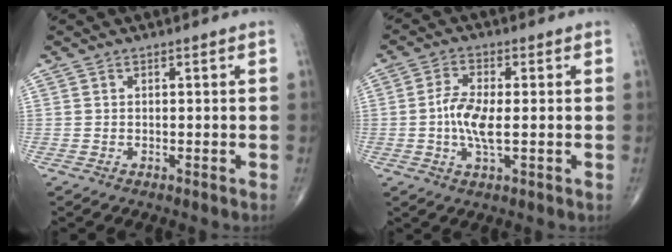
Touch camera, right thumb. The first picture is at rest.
{"total": 6.8, "force": [-0.5, 2.2, 6.4], "torque": [-0.140, -0.004, -0.016]}